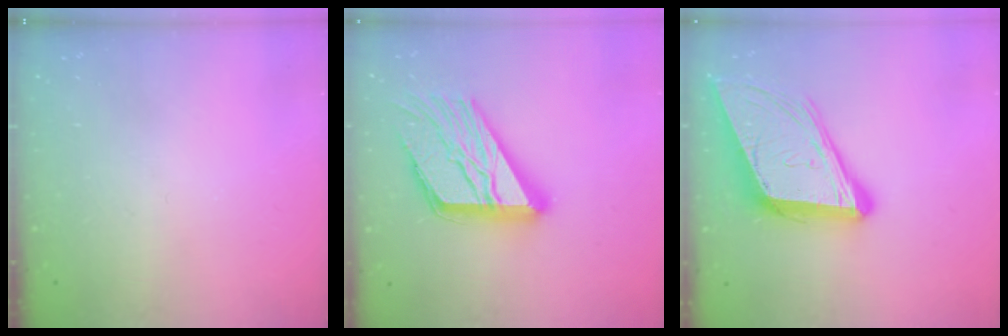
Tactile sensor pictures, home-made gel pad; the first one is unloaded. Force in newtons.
{"total": 22.8, "press": 22.7, "slide": 2.2}
{"total": 15.8, "press": 15.2, "slide": 4.2}